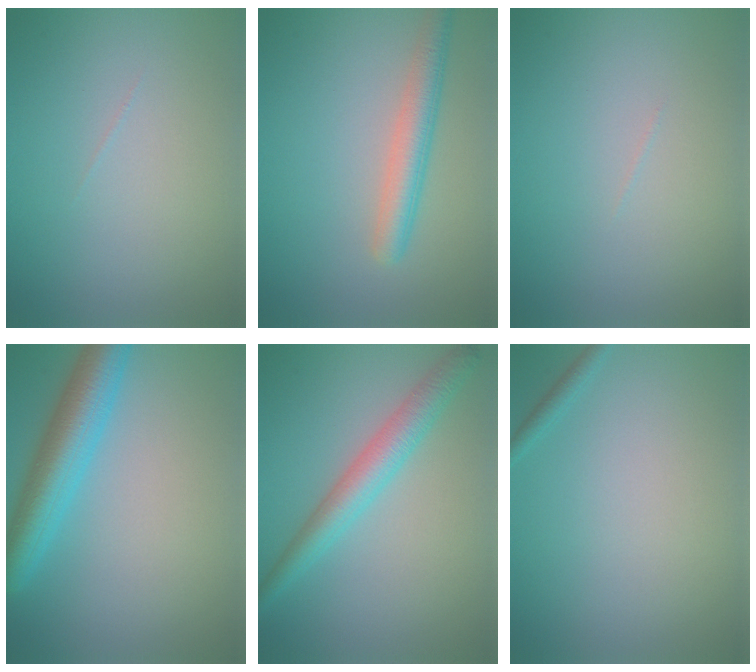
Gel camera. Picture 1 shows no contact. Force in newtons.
{"total": 3.5, "press": 3.5, "slide": 0.1}
{"total": 0.0}
{"total": 6.1, "press": 6.1, "slide": 0.3}
{"total": 3.8, "press": 3.8, "slide": 0.1}
{"total": 0.9, "press": 0.9, "slide": 0.1}